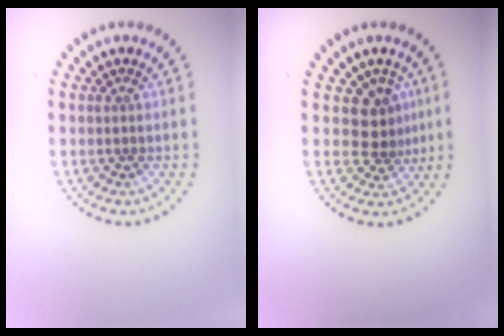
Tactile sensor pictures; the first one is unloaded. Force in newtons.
{"total": 2.9, "press": 2.2, "slide": 1.8}